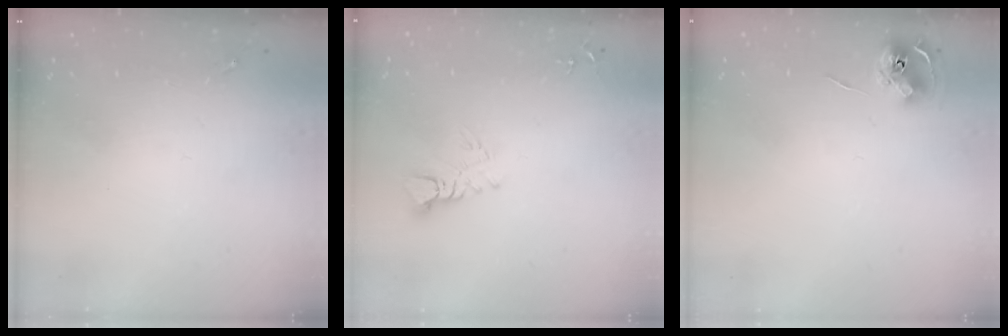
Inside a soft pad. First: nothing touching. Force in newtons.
{"total": 5.6, "press": 5.6, "slide": 0.6}
{"total": 6.6, "press": 6.6, "slide": 0.3}